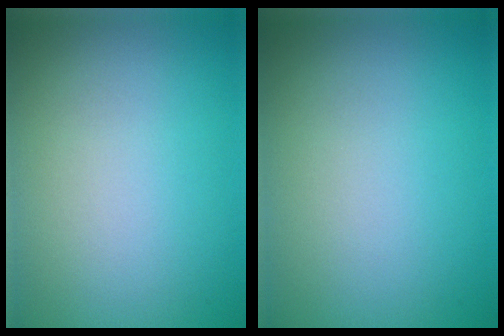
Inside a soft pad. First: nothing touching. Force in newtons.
{"total": 0.0}